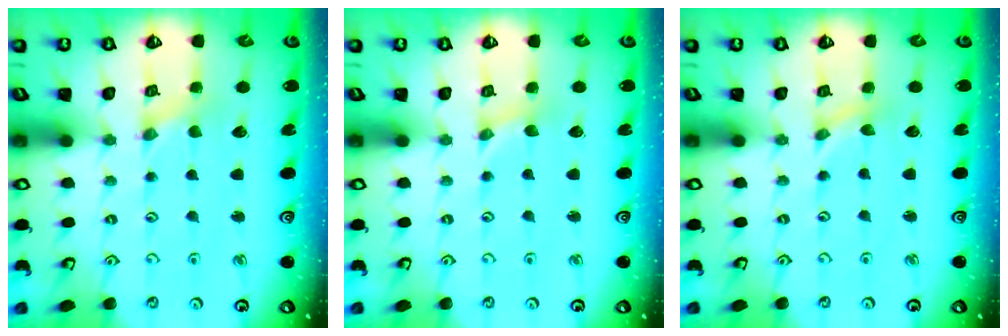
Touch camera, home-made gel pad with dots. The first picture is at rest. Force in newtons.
{"total": 0.8, "press": 0.8, "slide": 0.2}
{"total": 0.0}